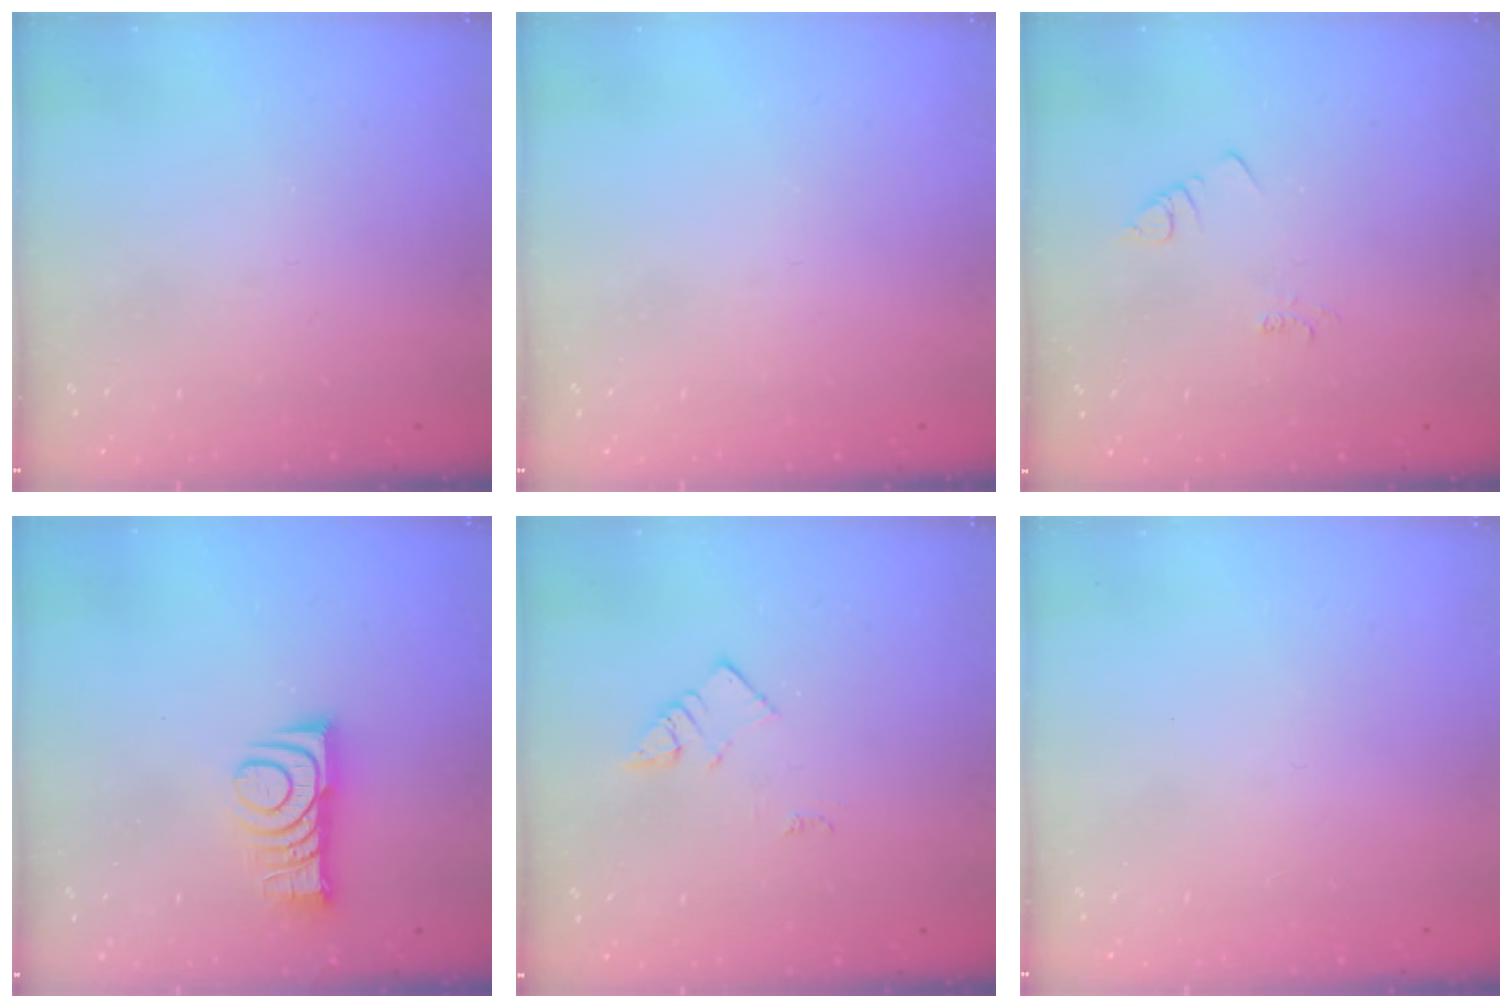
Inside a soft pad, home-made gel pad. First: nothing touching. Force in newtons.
{"total": 0.0}
{"total": 1.9, "press": 1.9, "slide": 0.3}
{"total": 9.3, "press": 9.3, "slide": 0.7}
{"total": 2.7, "press": 2.6, "slide": 0.4}
{"total": 1.6, "press": 1.6, "slide": 0.1}